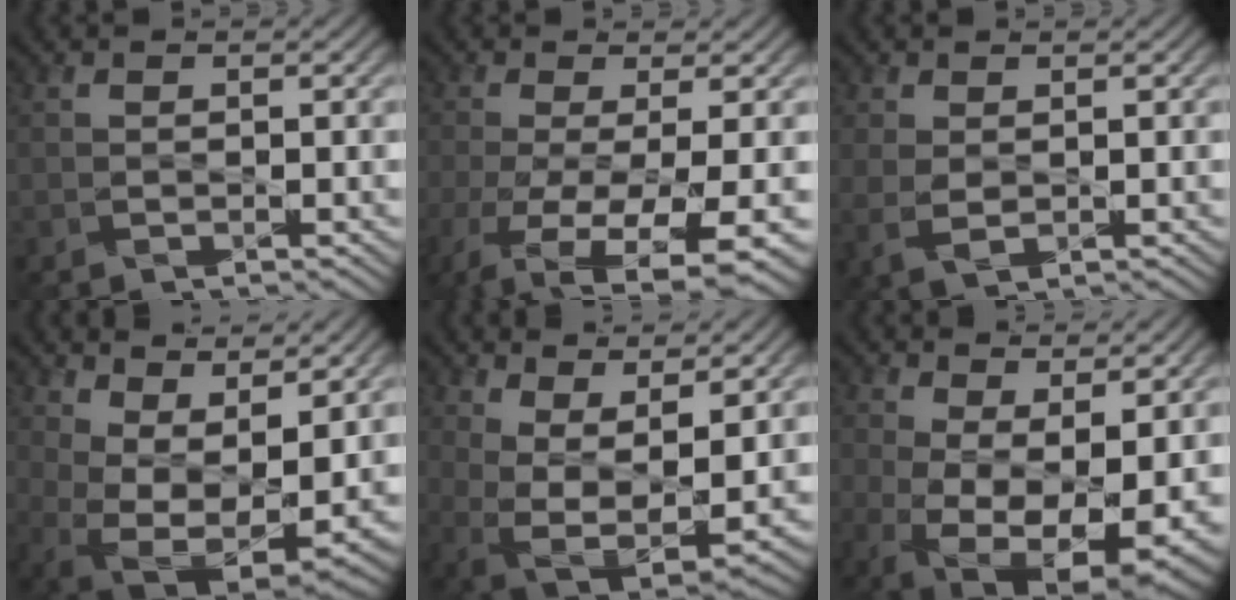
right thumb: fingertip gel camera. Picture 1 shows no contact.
{"total": 10.3, "force": [-4.2, 3.3, 8.8], "torque": [-0.176, -0.031, -0.063]}
{"total": 2.9, "force": [0.2, 1.7, 2.3], "torque": [-0.066, -0.006, 0.007]}
{"total": 11.8, "force": [4.0, 5.9, 9.4], "torque": [-0.182, -0.014, 0.088]}
{"total": 9.3, "force": [2.8, 4.2, 7.8], "torque": [-0.164, -0.013, 0.060]}
{"total": 14.4, "force": [-2.0, 7.3, 12.2], "torque": [-0.223, -0.046, 0.004]}